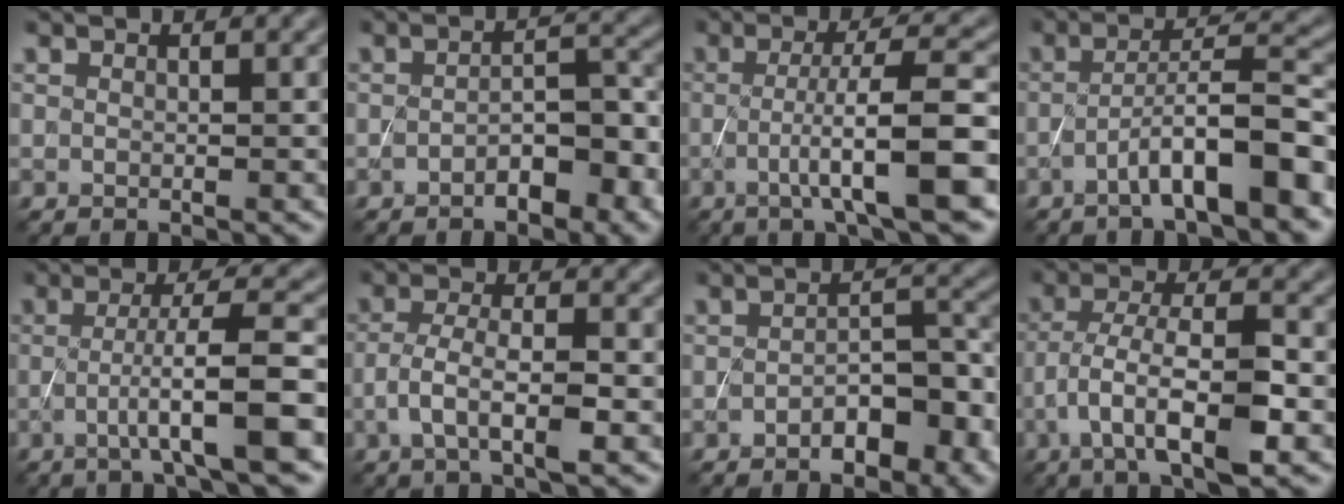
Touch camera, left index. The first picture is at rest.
{"total": 3.9, "force": [-2.2, 1.4, 2.9], "torque": [-0.049, 0.009, -0.033]}
{"total": 7.5, "force": [-2.0, 0.9, 7.1], "torque": [-0.112, 0.011, -0.038]}
{"total": 6.9, "force": [-3.5, 1.0, 5.8], "torque": [-0.092, 0.024, -0.056]}
{"total": 6.7, "force": [-1.8, 0.6, 6.4], "torque": [-0.102, 0.009, -0.035]}
{"total": 3.5, "force": [-1.4, 0.9, 3.1], "torque": [-0.069, 0.001, -0.027]}
{"total": 4.6, "force": [-2.5, 1.9, 3.4], "torque": [-0.055, 0.010, -0.037]}
{"total": 6.7, "force": [-2.7, 1.9, 5.9], "torque": [-0.120, 0.001, -0.048]}